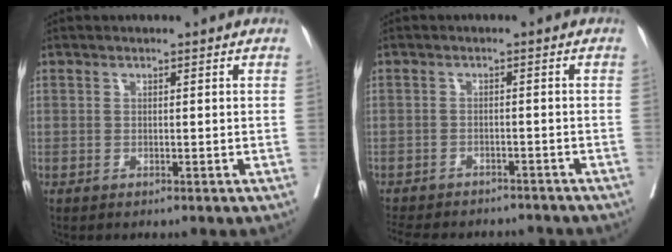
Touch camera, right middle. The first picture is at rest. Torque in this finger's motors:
{"motor_torque": [1.03, -1.10, 0.29, 0.08]}